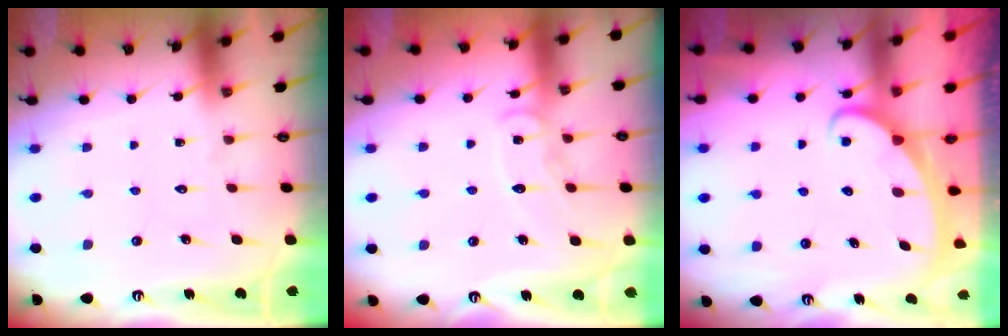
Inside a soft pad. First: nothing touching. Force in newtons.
{"total": 9.0, "press": 8.9, "slide": 0.7}
{"total": 2.5, "press": 2.5, "slide": 0.4}